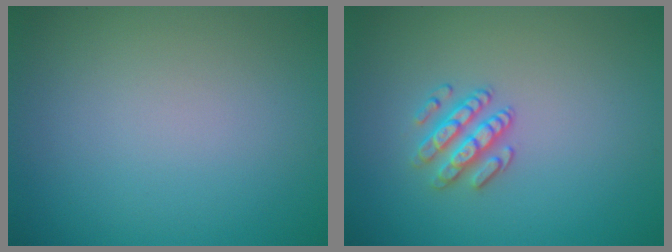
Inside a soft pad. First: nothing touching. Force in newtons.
{"total": 2.5, "press": 2.3, "slide": 0.9}